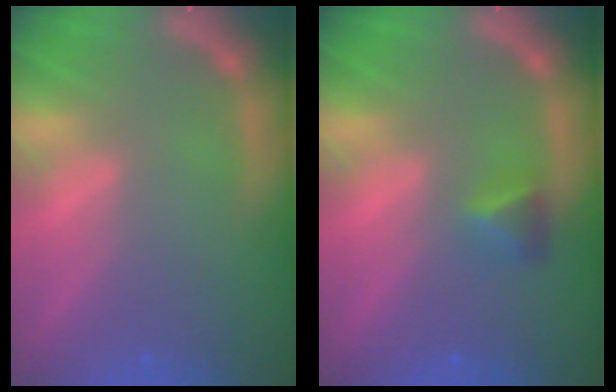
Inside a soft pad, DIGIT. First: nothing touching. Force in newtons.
{"total": 1.9}